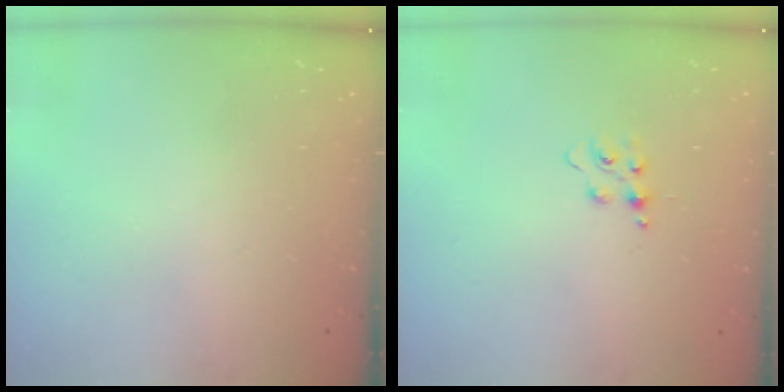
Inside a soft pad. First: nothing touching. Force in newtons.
{"total": 5.2, "press": 5.2, "slide": 0.5}